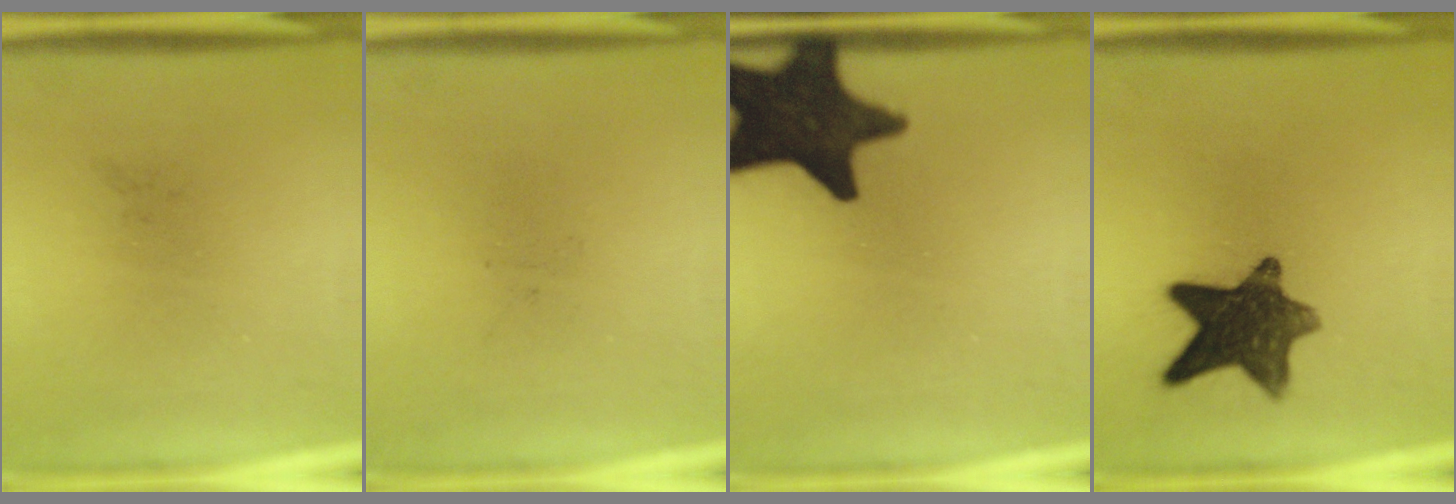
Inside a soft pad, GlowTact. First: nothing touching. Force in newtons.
{"total": 0.0}
{"total": 17.8}
{"total": 11.8}